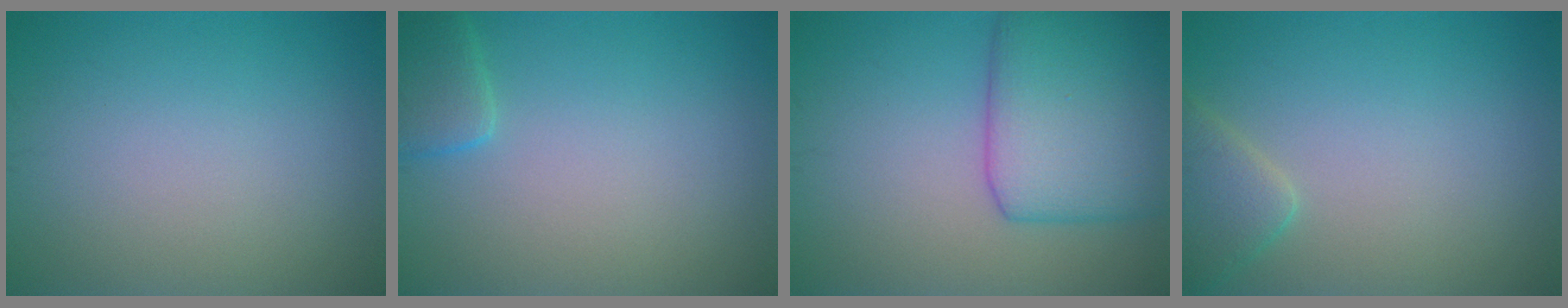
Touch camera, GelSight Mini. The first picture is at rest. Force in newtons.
{"total": 2.4, "press": 2.4, "slide": 0.2}
{"total": 7.7, "press": 7.6, "slide": 0.2}
{"total": 2.8, "press": 2.8, "slide": 0.1}